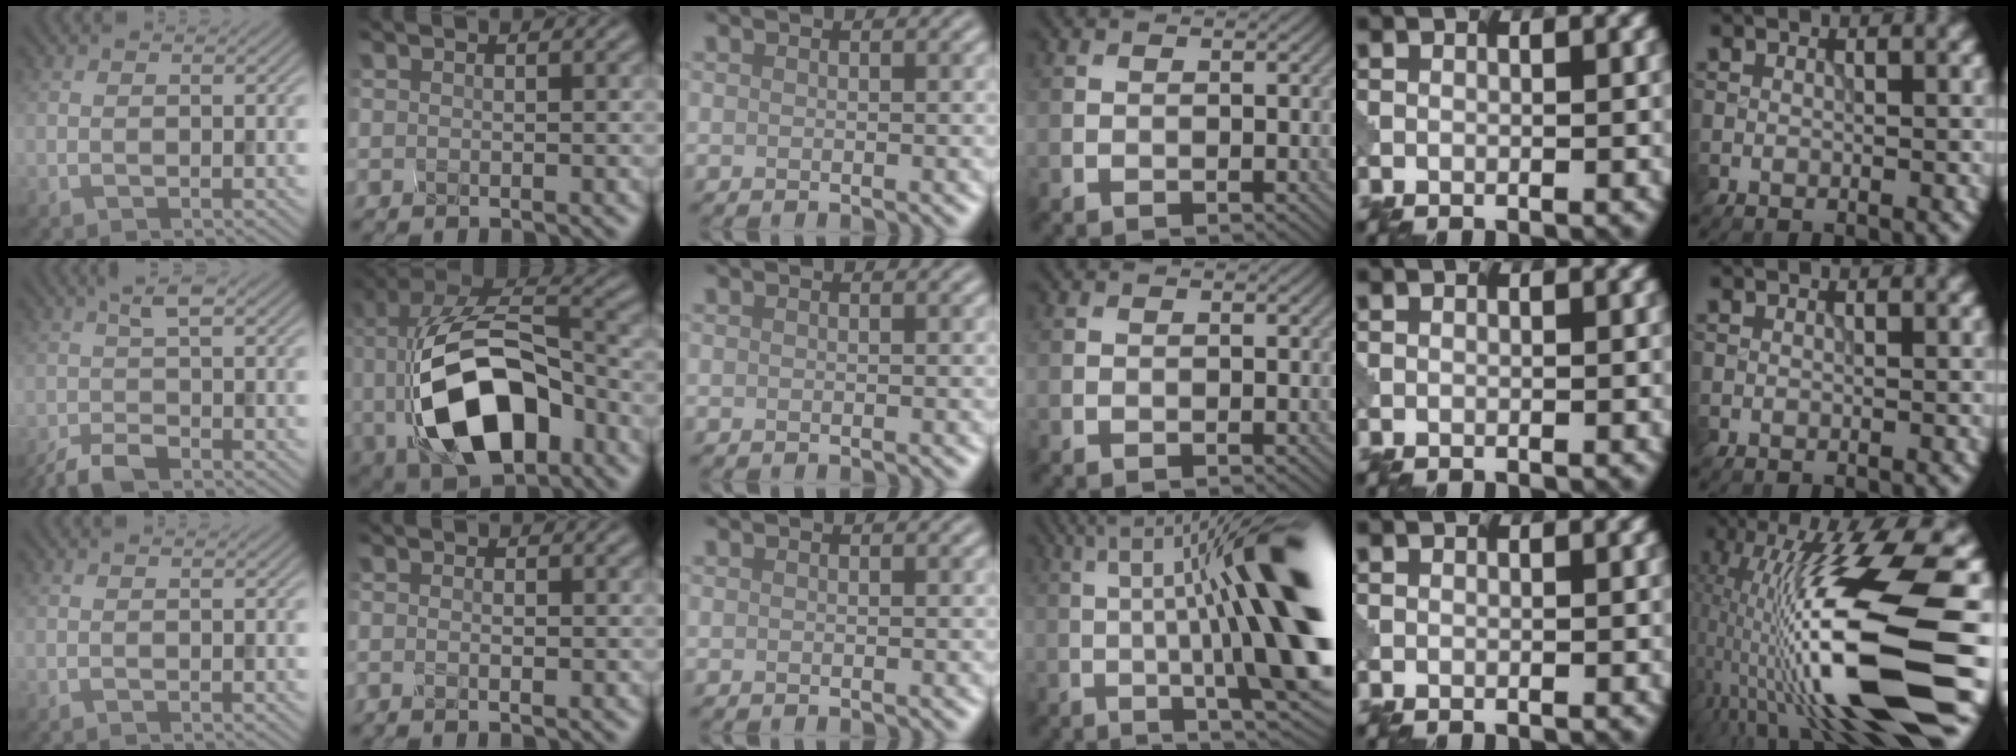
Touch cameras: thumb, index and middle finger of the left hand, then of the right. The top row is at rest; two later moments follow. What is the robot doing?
{"motion": "squeeze", "object": "hand grip exerciser"}